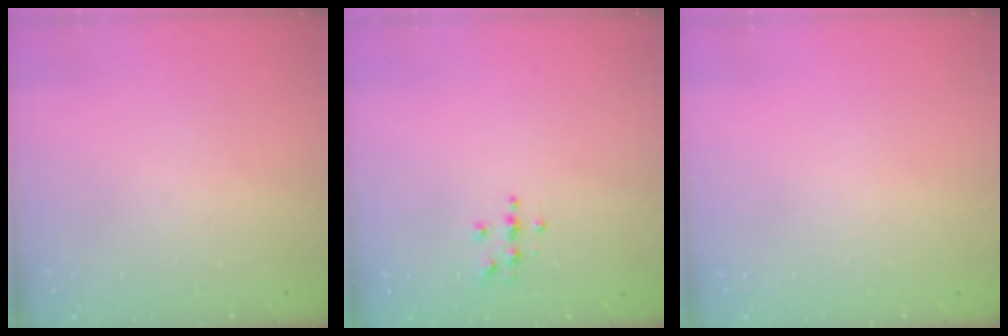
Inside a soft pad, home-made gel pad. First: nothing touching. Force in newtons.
{"total": 3.8, "press": 3.8, "slide": 0.5}
{"total": 0.0}